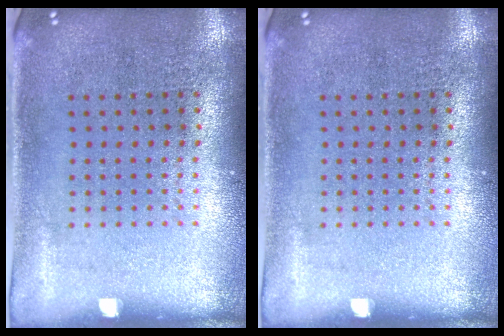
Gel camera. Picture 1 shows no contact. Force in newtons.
{"total": 0.0}